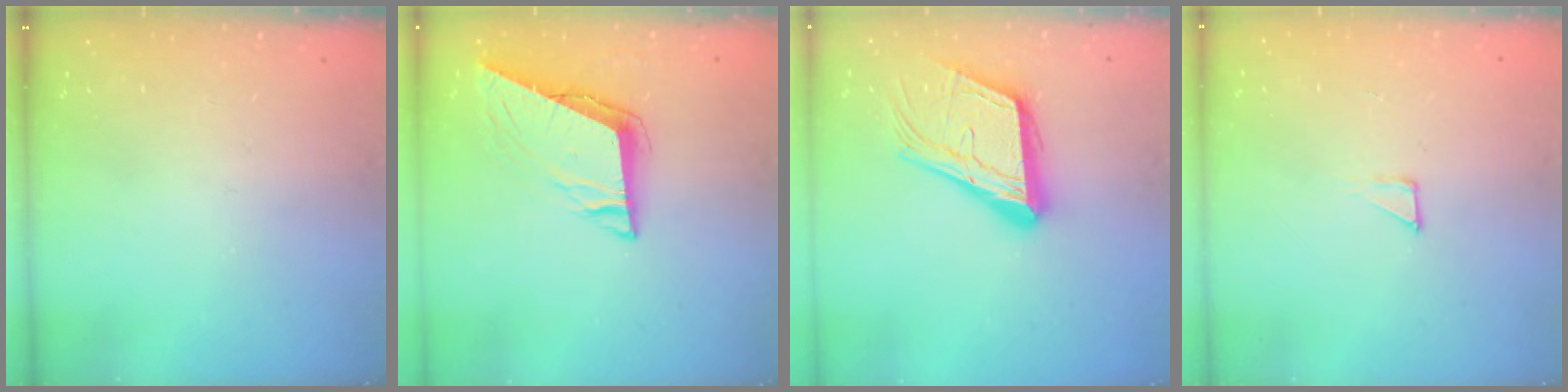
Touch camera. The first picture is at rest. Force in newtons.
{"total": 8.7, "press": 8.4, "slide": 2.1}
{"total": 18.7, "press": 18.4, "slide": 3.0}
{"total": 3.3, "press": 3.3, "slide": 0.3}